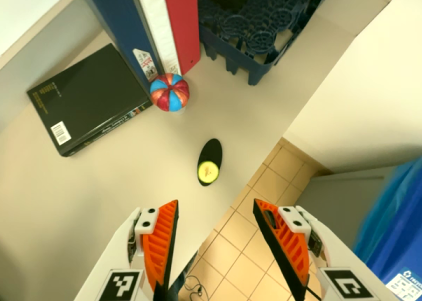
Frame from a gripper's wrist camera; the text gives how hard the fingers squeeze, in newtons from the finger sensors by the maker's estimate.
{"total": 0.0}